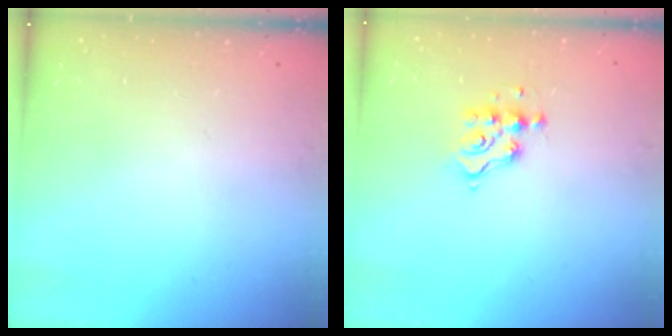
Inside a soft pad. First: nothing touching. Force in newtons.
{"total": 6.5, "press": 6.5, "slide": 0.3}